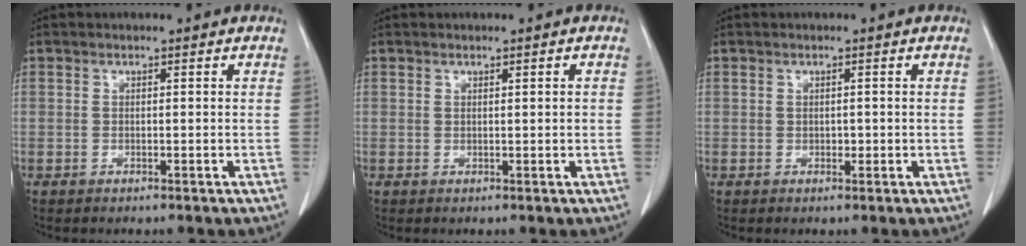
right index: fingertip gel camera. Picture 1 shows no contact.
{"total": 0.8, "force": [0.2, 0.1, 0.7], "torque": [-0.014, 0.001, 0.004]}
{"total": 0.6, "force": [-0.1, 0.5, 0.4], "torque": [-0.003, 0.002, -0.002]}